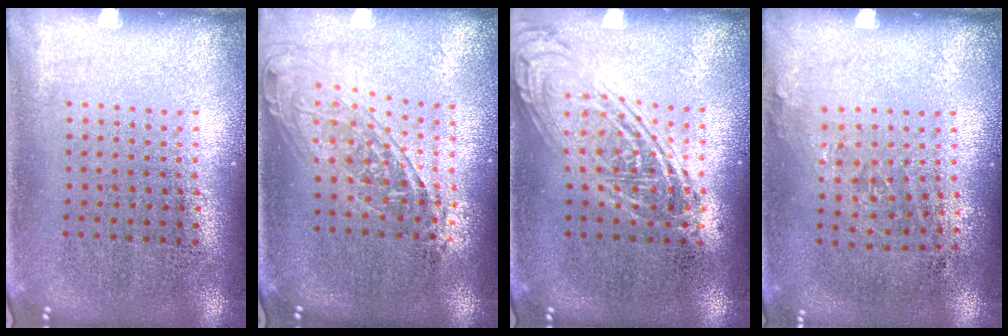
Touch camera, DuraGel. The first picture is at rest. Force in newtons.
{"total": 1.6, "press": 1.2, "slide": 1.0}
{"total": 2.4, "press": 2.4, "slide": 0.2}
{"total": 0.9, "press": 0.7, "slide": 0.6}